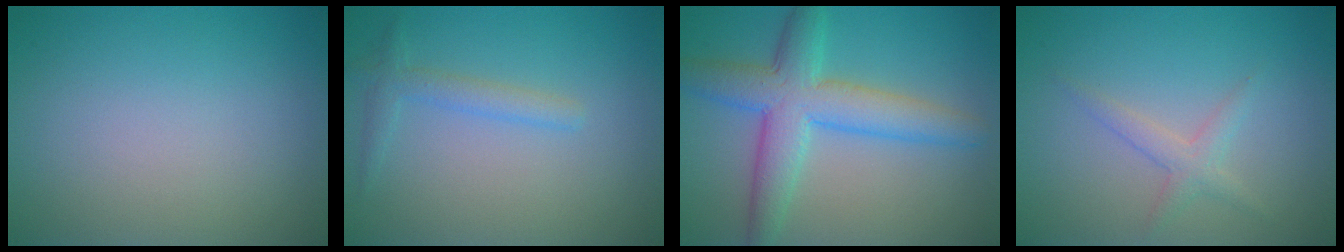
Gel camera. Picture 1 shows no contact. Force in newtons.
{"total": 1.9, "press": 1.9, "slide": 0.1}
{"total": 6.5, "press": 6.5, "slide": 0.1}
{"total": 1.8, "press": 1.8, "slide": 0.1}